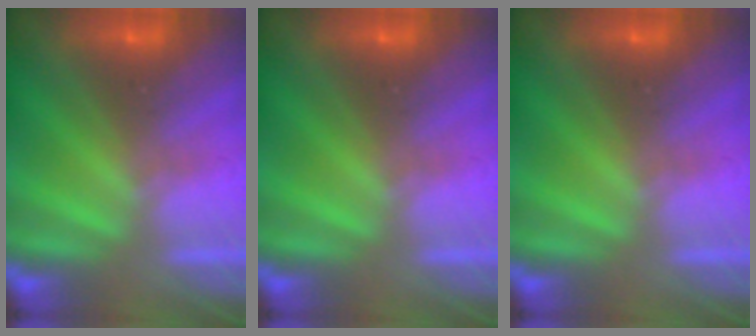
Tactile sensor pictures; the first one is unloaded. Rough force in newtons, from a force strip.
{"total": 0.0}
{"total": 0.0}